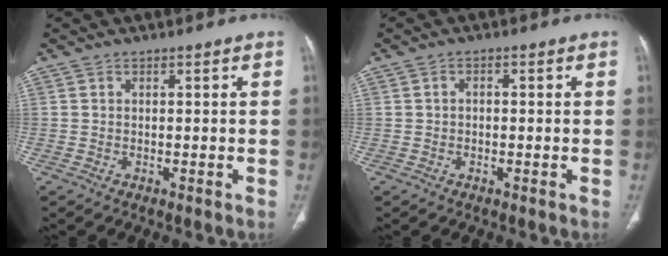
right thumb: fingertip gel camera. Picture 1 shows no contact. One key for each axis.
{"total": 1.0, "fx": 0.0, "fy": 0.8, "fz": 0.6, "tx": -0.007, "ty": 0.003, "tz": -0.003}